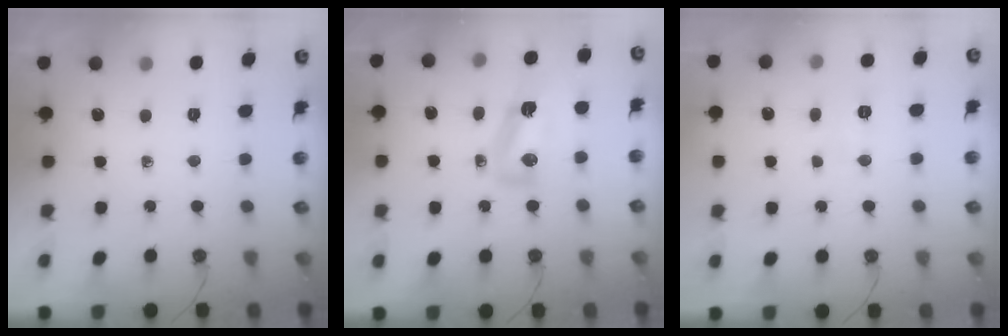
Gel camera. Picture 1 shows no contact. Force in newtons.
{"total": 8.5, "press": 8.5, "slide": 0.7}
{"total": 5.3, "press": 5.2, "slide": 0.6}